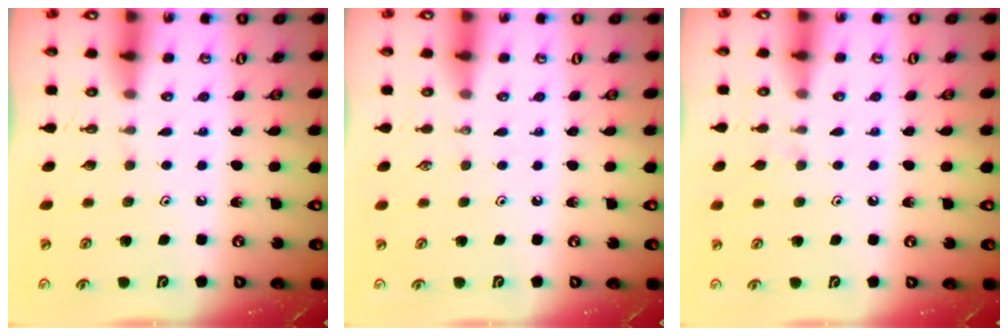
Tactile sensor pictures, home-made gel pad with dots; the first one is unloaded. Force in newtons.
{"total": 0.0}
{"total": 4.5, "press": 4.4, "slide": 0.6}